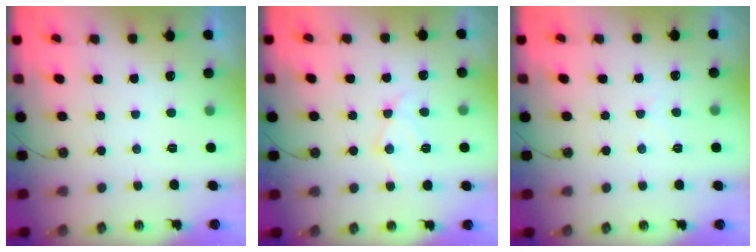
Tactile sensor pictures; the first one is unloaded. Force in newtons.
{"total": 10.0, "press": 10.0, "slide": 0.9}
{"total": 5.6, "press": 5.5, "slide": 1.0}